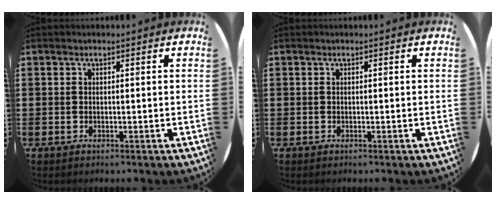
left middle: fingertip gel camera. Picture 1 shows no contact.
{"total": 0.0}